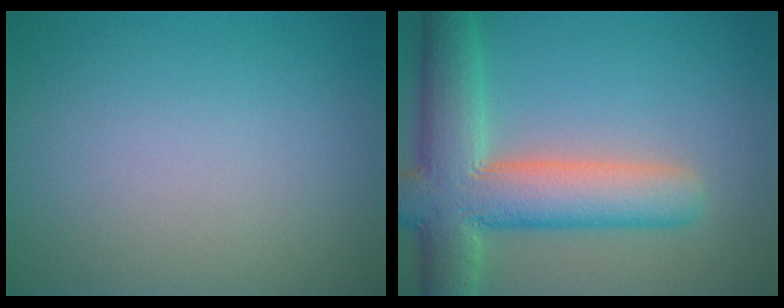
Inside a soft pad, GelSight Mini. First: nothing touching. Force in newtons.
{"total": 9.5, "press": 9.4, "slide": 0.8}